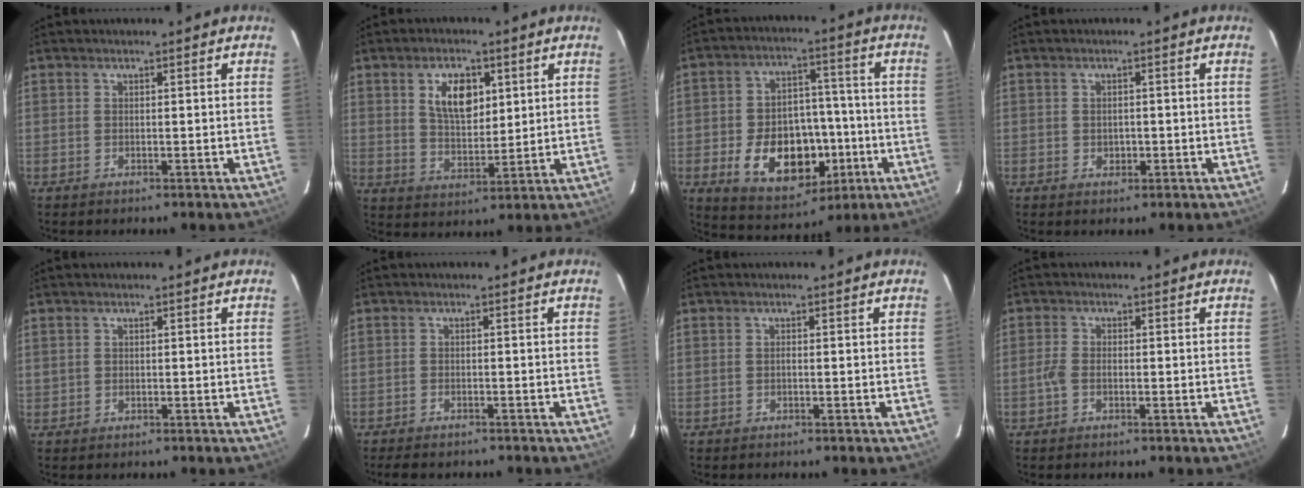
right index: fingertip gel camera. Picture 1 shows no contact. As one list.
[{"total": 8.7, "force": [3.2, 4.7, 6.6], "torque": [-0.116, 0.009, 0.063]}, {"total": 16.4, "force": [-5.1, 11.0, 11.1], "torque": [-0.223, 0.018, -0.057]}, {"total": 1.7, "force": [-0.3, 1.6, 0.7], "torque": [-0.008, 0.001, -0.002]}, {"total": 0.7, "force": [0.0, 0.7, 0.1], "torque": [0.001, 0.001, 0.001]}, {"total": 4.5, "force": [-3.9, 1.5, 1.7], "torque": [-0.042, -0.007, -0.058]}, {"total": 0.0}, {"total": 2.4, "force": [-1.0, 1.4, 1.8], "torque": [-0.043, 0.004, -0.020]}]